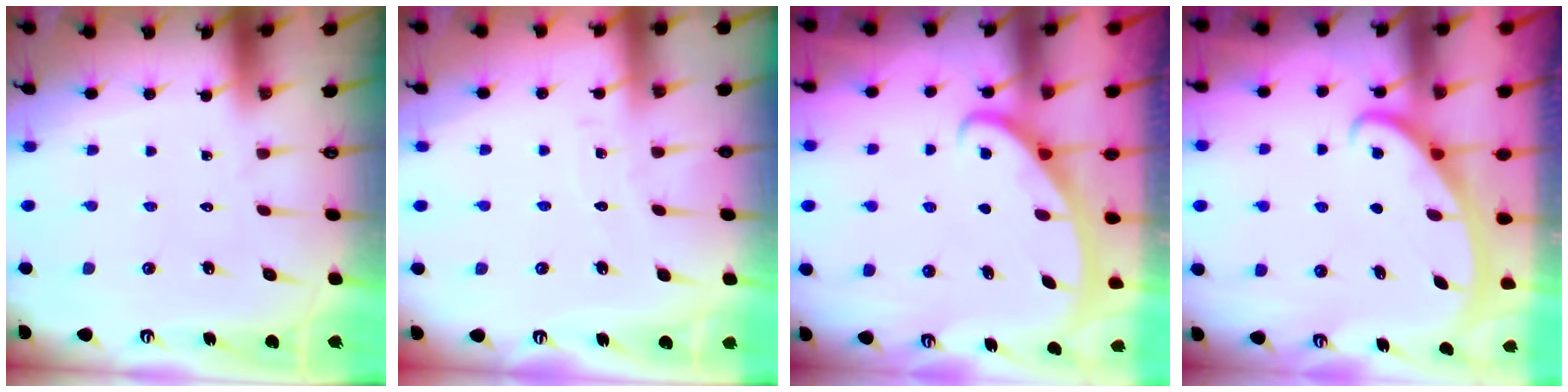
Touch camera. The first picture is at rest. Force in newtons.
{"total": 2.2, "press": 2.2, "slide": 0.2}
{"total": 2.8, "press": 2.8, "slide": 0.4}
{"total": 2.6, "press": 2.6, "slide": 0.4}